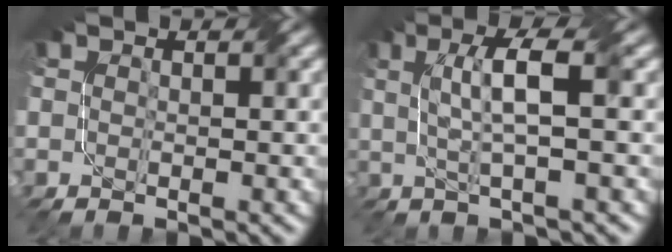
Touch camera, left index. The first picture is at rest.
{"total": 4.6, "force": [0.8, 0.8, 4.4], "torque": [-0.085, 0.008, 0.018]}